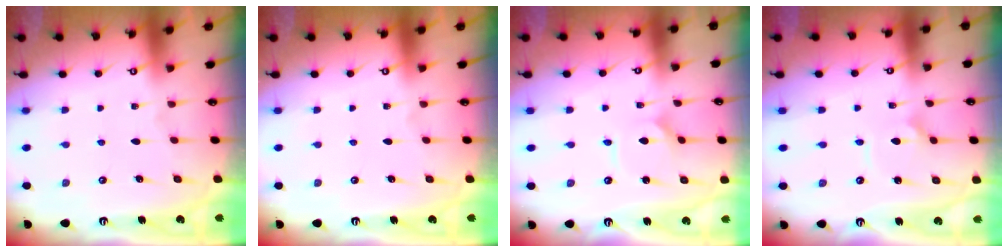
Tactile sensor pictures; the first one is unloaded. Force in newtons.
{"total": 0.0}
{"total": 2.4, "press": 2.4, "slide": 0.2}
{"total": 2.7, "press": 2.7, "slide": 0.2}